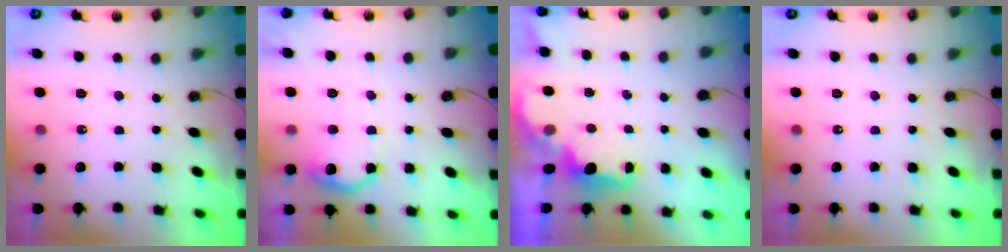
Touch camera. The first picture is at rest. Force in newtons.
{"total": 11.7, "press": 11.7, "slide": 0.6}
{"total": 2.0, "press": 1.8, "slide": 0.8}
{"total": 0.0}